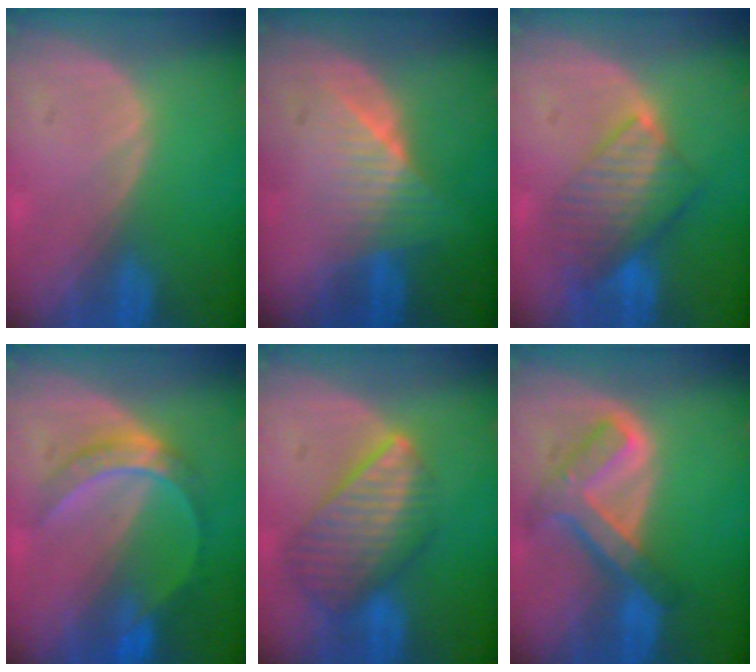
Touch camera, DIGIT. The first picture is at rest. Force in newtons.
{"total": 6.1, "press": 5.7, "slide": 2.1}
{"total": 8.1, "press": 7.1, "slide": 4.0}
{"total": 5.6, "press": 5.5, "slide": 1.0}
{"total": 8.9, "press": 7.8, "slide": 4.3}
{"total": 7.7, "press": 6.5, "slide": 4.0}